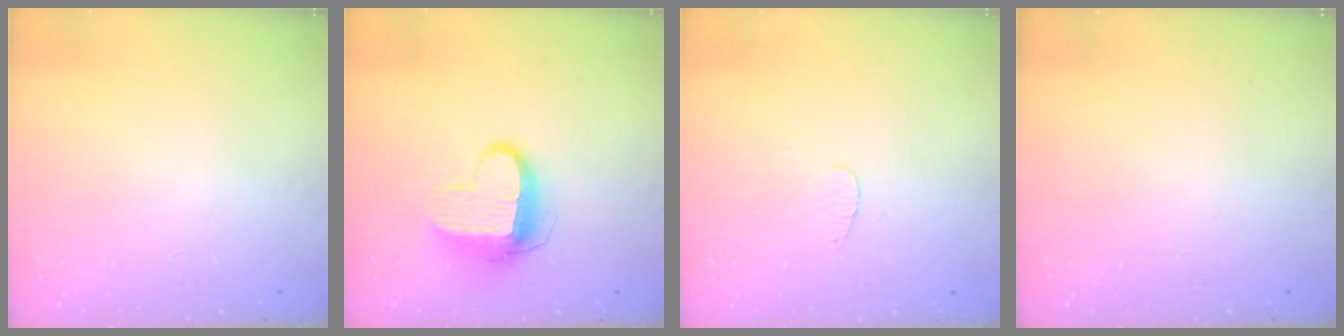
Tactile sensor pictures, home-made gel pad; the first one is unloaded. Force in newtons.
{"total": 11.1, "press": 11.1, "slide": 0.8}
{"total": 2.8, "press": 2.8, "slide": 0.3}
{"total": 0.0}